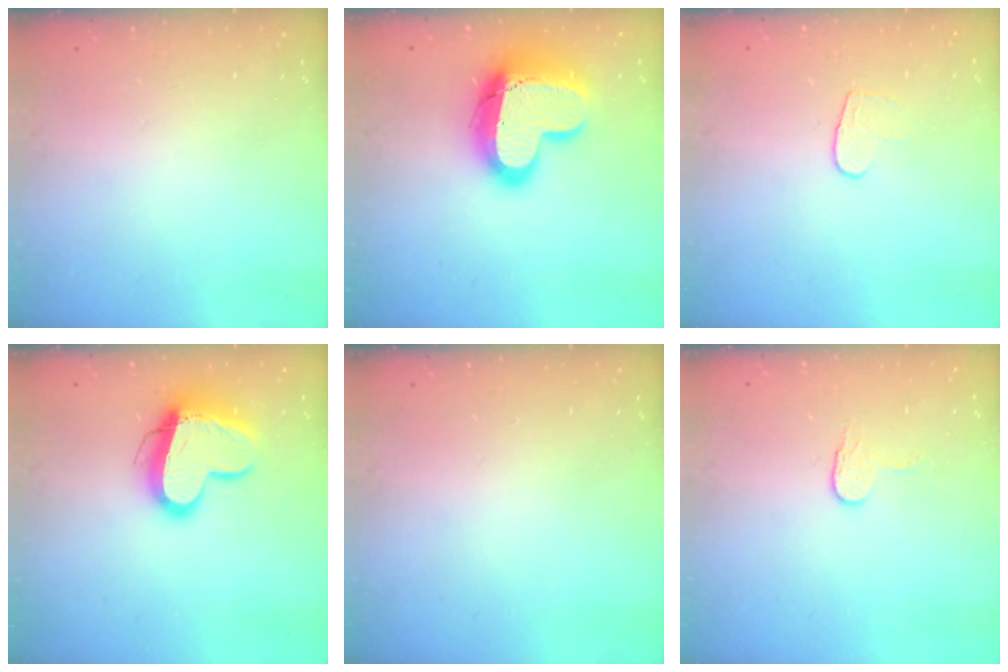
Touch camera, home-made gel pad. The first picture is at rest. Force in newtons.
{"total": 23.1, "press": 23.0, "slide": 1.7}
{"total": 5.4, "press": 5.4, "slide": 0.3}
{"total": 13.7, "press": 13.6, "slide": 1.3}
{"total": 0.0}
{"total": 3.8, "press": 3.8, "slide": 0.3}